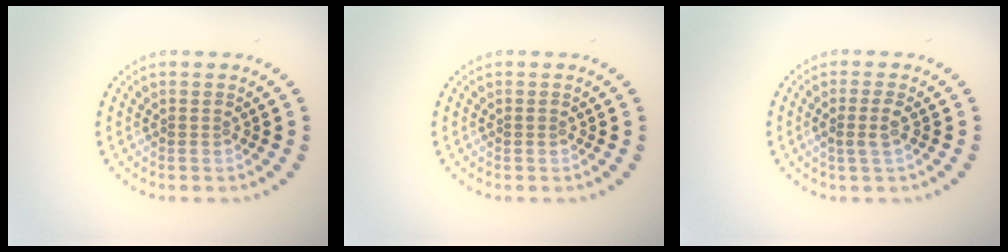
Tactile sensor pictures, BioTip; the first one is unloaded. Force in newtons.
{"total": 0.0}
{"total": 1.5, "press": 1.3, "slide": 0.7}